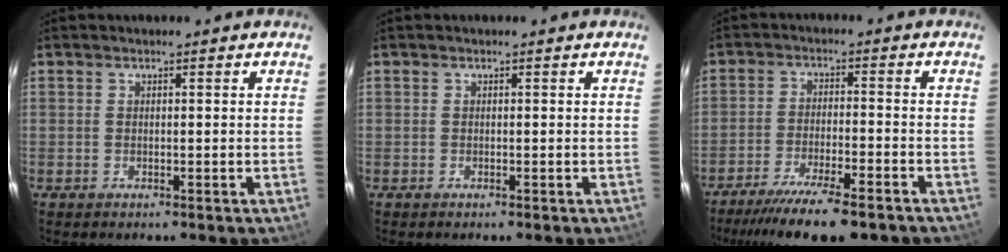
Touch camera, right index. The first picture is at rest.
{"total": 0.0}
{"total": 14.1, "force": [-11.5, 2.5, 7.9], "torque": [-0.164, -0.031, -0.182]}